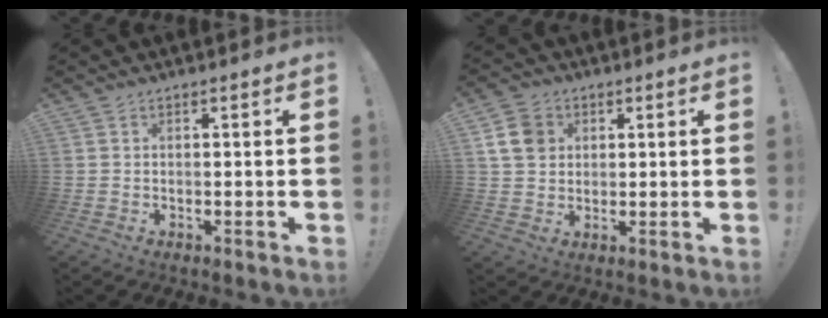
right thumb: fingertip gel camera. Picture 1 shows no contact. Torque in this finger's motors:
{"motor_torque": [0.08, 0.03, 0.39, 0.11, 0.00]}